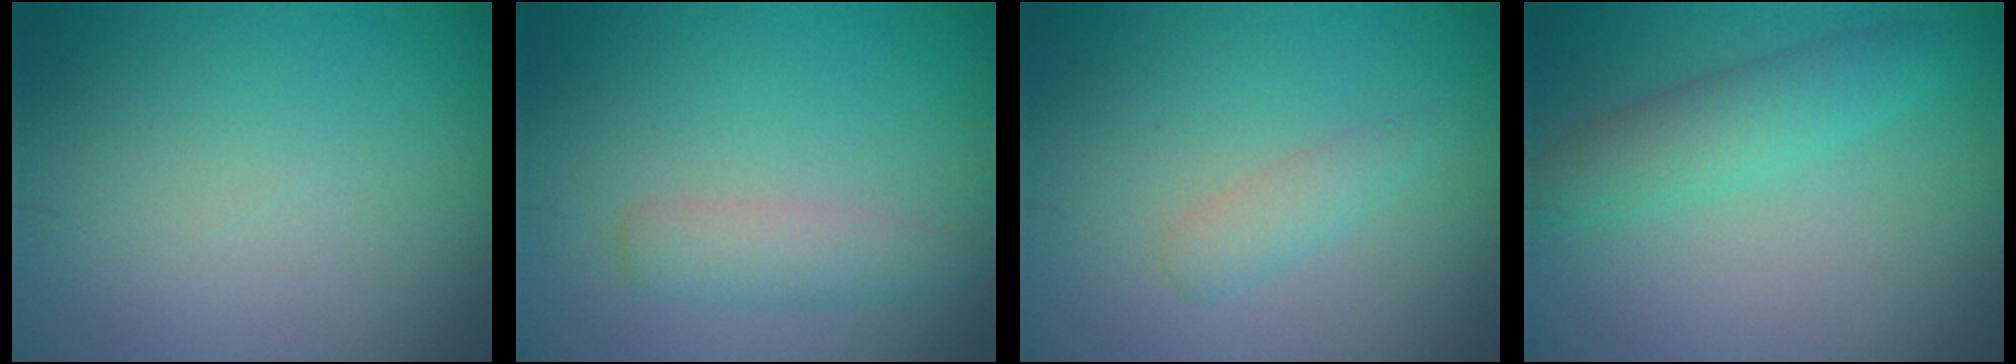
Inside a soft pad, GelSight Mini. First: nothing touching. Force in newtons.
{"total": 2.2, "press": 2.2, "slide": 0.0}
{"total": 1.5, "press": 1.5, "slide": 0.1}
{"total": 3.0, "press": 3.0, "slide": 0.1}